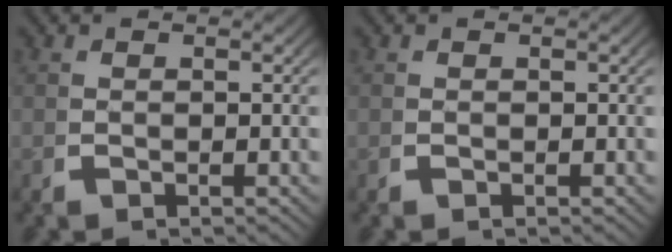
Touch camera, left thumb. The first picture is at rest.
{"total": 0.0}